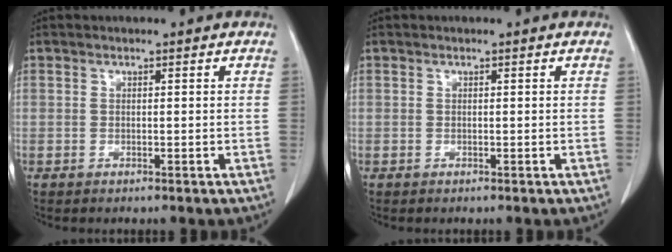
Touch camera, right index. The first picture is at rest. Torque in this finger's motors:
{"motor_torque": [0.00, 0.00, 0.02, 0.00]}